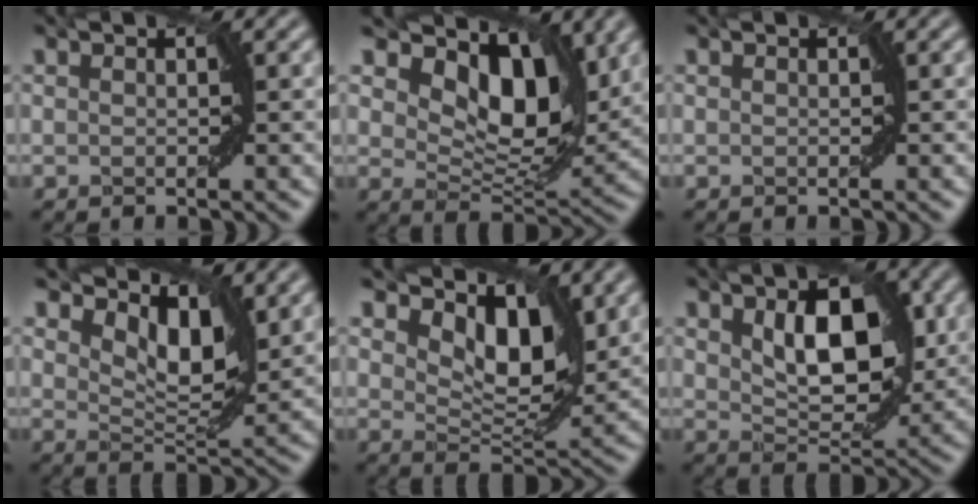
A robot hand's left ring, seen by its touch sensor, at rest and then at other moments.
{"total": 9.5, "force": [4.5, 5.1, 6.6], "torque": [-0.103, -0.006, 0.077]}
{"total": 0.0}
{"total": 5.2, "force": [2.8, 2.4, 3.6], "torque": [-0.062, -0.009, 0.040]}
{"total": 6.5, "force": [3.4, 3.3, 4.5], "torque": [-0.073, -0.010, 0.053]}
{"total": 7.4, "force": [1.8, 4.1, 6.0], "torque": [-0.098, -0.004, 0.038]}